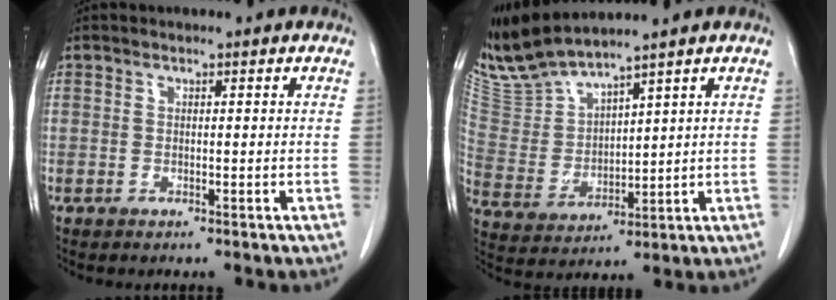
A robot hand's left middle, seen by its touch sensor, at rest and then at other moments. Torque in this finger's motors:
{"motor_torque": [0.19, -0.43, 0.13, 0.09]}